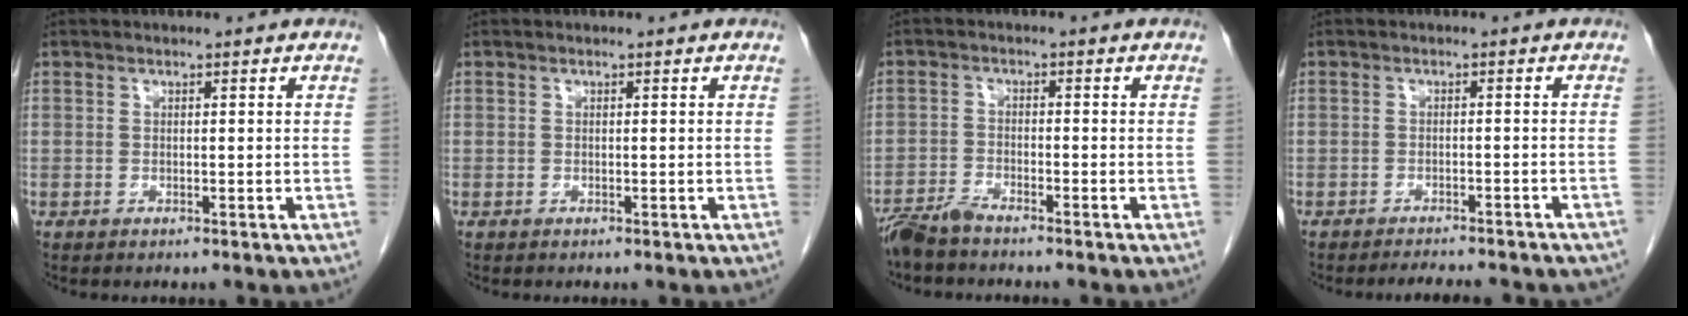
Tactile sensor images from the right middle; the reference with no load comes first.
{"total": 0.0}
{"total": 3.7, "force": [-3.4, 0.3, 1.4], "torque": [-0.028, -0.011, -0.068]}
{"total": 9.9, "force": [-8.9, 2.0, 3.7], "torque": [-0.042, -0.003, -0.101]}